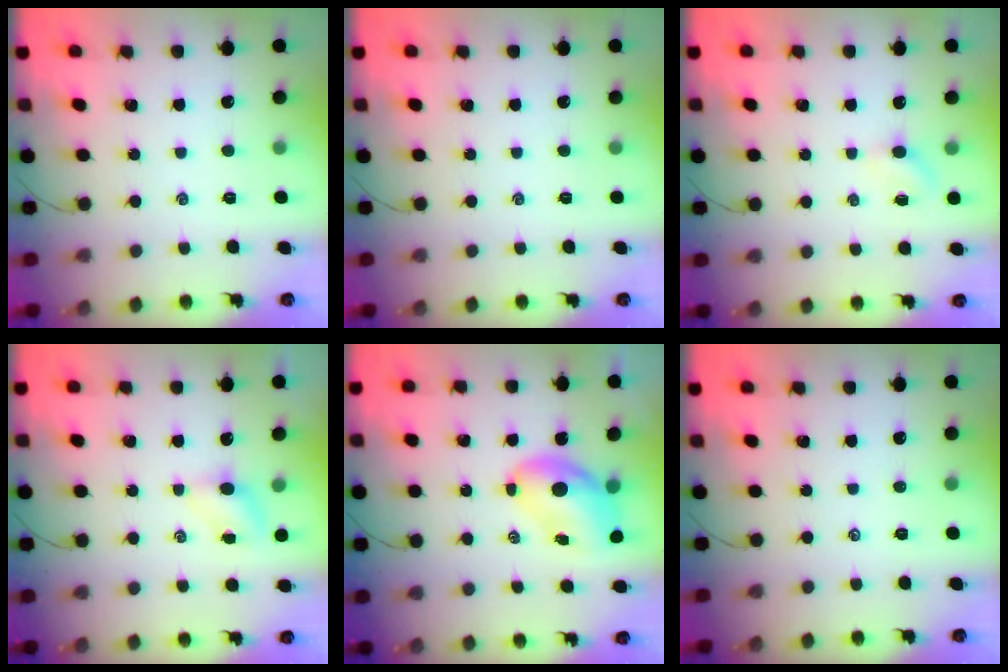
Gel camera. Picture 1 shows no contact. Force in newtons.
{"total": 0.0}
{"total": 2.1, "press": 2.0, "slide": 0.7}
{"total": 4.2, "press": 4.1, "slide": 0.8}
{"total": 7.9, "press": 7.7, "slide": 1.7}
{"total": 0.0}